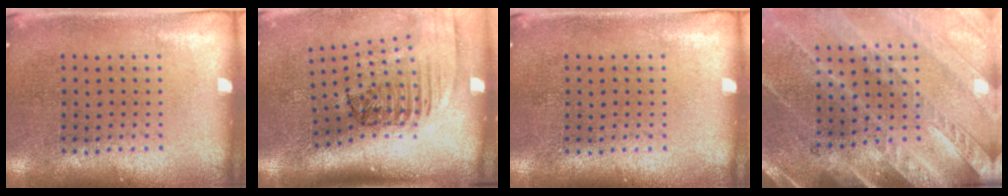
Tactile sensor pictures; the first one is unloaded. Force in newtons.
{"total": 2.4, "press": 1.7, "slide": 1.7}
{"total": 0.0}
{"total": 3.3, "press": 2.9, "slide": 1.7}